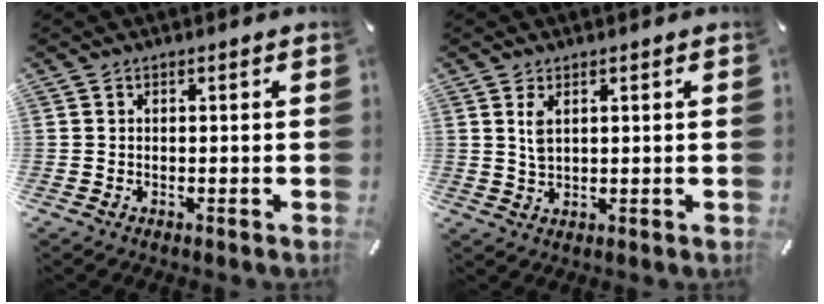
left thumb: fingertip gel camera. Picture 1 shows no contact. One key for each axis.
{"total": 3.2, "fx": 1.2, "fy": 1.4, "fz": 2.6, "tx": -0.057, "ty": 0.004, "tz": 0.021}